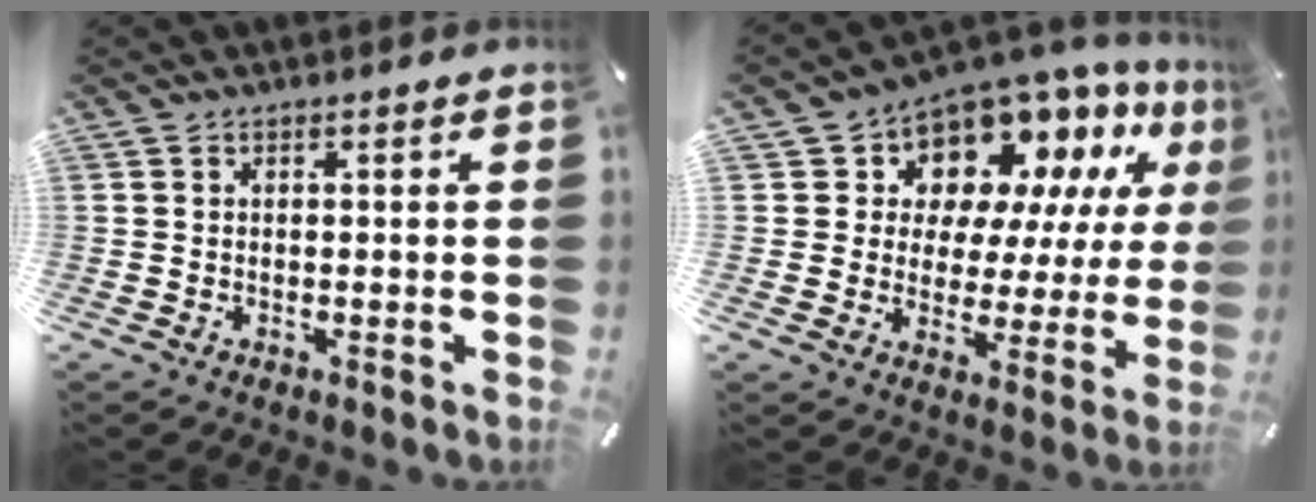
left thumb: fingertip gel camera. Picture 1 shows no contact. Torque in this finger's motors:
{"motor_torque": [2.51, 2.50, 1.43, -1.34, 0.15]}